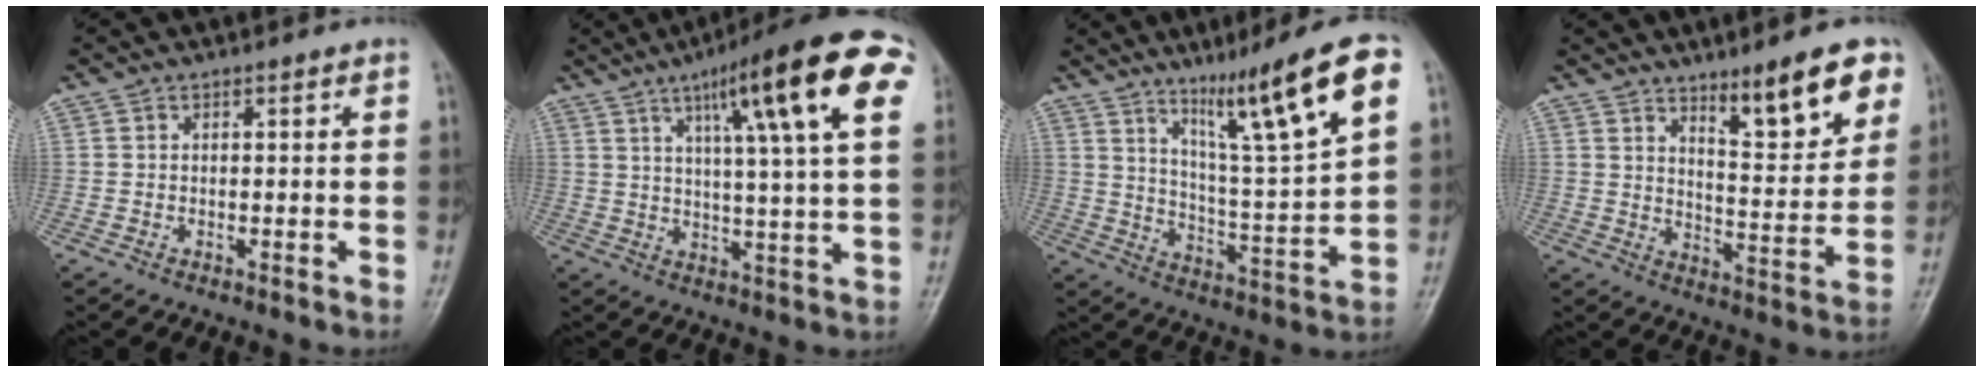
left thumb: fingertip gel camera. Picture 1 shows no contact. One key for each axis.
{"total": 20.0, "fx": 8.3, "fy": 3.1, "fz": 17.9, "tx": -0.243, "ty": 0.002, "tz": 0.114}
{"total": 17.9, "fx": 9.4, "fy": 1.9, "fz": 15.1, "tx": -0.226, "ty": -0.039, "tz": 0.159}
{"total": 12.8, "fx": 7.8, "fy": 3.3, "fz": 9.6, "tx": -0.111, "ty": -0.048, "tz": 0.119}